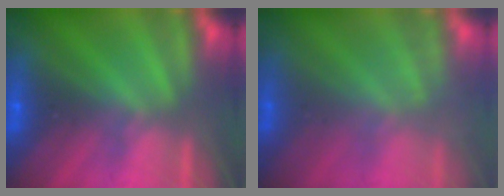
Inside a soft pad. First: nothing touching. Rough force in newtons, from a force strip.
{"total": 2.2}